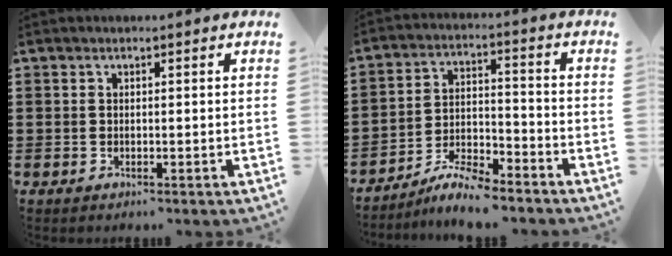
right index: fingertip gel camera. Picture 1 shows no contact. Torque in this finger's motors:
{"motor_torque": [0.55, -0.49, 0.21, 0.06]}